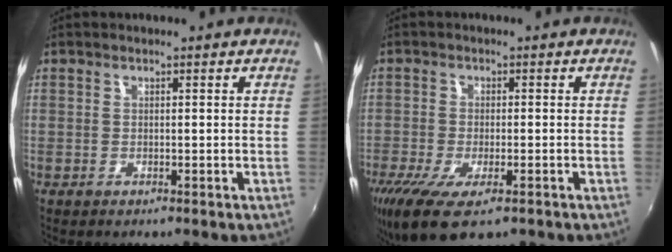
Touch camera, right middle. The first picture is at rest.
{"total": 10.6, "force": [-6.6, 3.7, 7.5], "torque": [-0.164, -0.045, -0.109]}